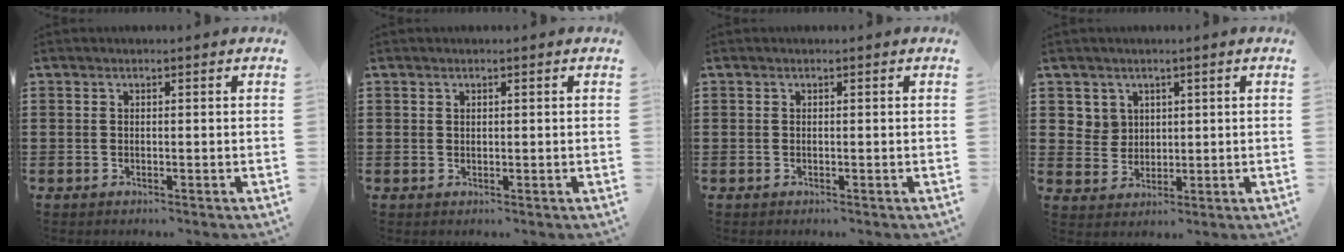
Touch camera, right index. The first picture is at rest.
{"total": 0.6, "force": [0.4, 0.5, 0.2], "torque": [-0.004, 0.003, 0.008]}
{"total": 0.0}
{"total": 4.1, "force": [2.0, 3.5, 0.5], "torque": [-0.027, 0.012, 0.038]}